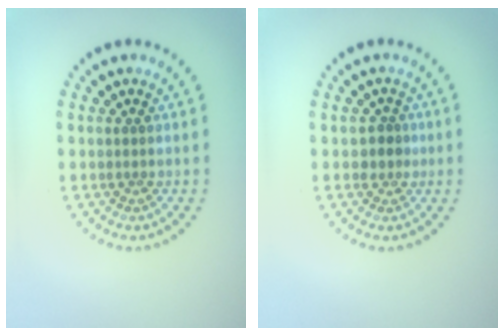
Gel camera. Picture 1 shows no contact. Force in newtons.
{"total": 1.6, "press": 1.4, "slide": 0.8}